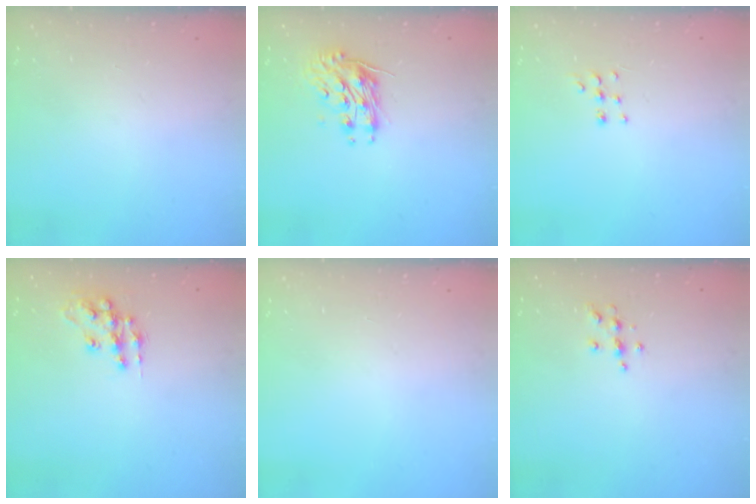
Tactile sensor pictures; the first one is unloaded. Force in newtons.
{"total": 8.9, "press": 8.9, "slide": 0.3}
{"total": 5.9, "press": 5.8, "slide": 0.7}
{"total": 11.5, "press": 11.5, "slide": 0.7}
{"total": 0.0}
{"total": 4.8, "press": 4.8, "slide": 0.6}